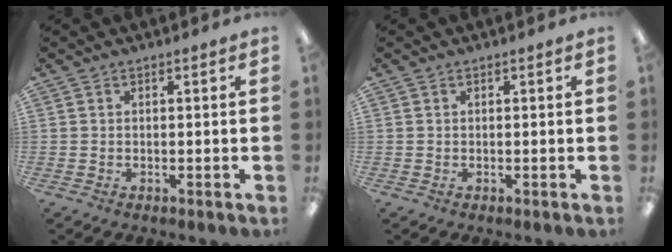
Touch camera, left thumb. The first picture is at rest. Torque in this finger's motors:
{"motor_torque": [-0.45, -0.17, -0.22, 0.43, 0.01]}